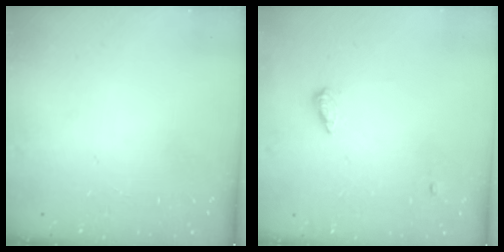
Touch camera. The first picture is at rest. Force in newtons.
{"total": 5.2, "press": 5.1, "slide": 1.0}